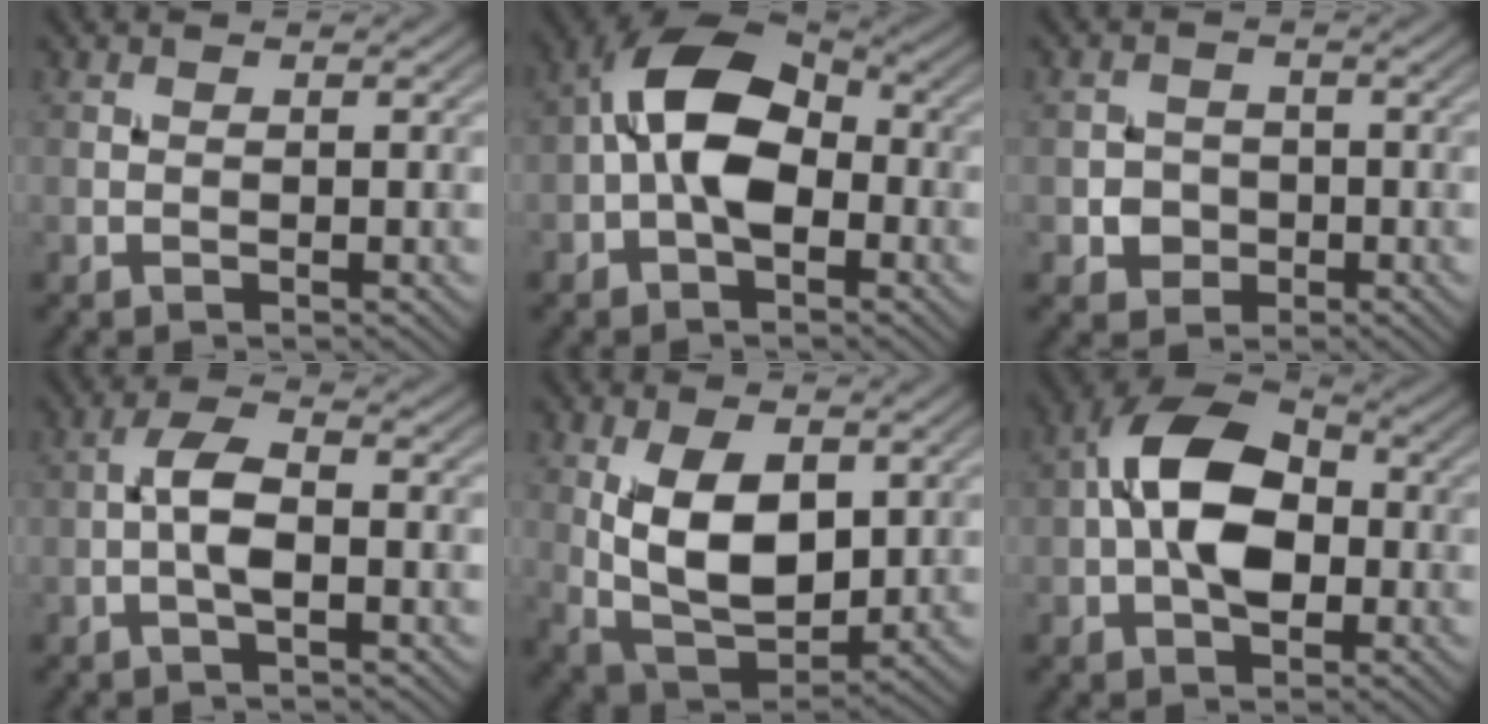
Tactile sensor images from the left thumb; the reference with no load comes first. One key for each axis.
{"total": 9.8, "fx": -1.0, "fy": 5.9, "fz": 7.8, "tx": -0.145, "ty": 0.018, "tz": -0.034}
{"total": 2.9, "fx": -0.8, "fy": 2.7, "fz": 0.8, "tx": -0.011, "ty": -0.004, "tz": -0.021}
{"total": 4.1, "fx": -0.9, "fy": 1.3, "fz": 3.8, "tx": -0.078, "ty": 0.011, "tz": -0.027}
{"total": 10.9, "fx": 2.0, "fy": 6.1, "fz": 8.7, "tx": -0.182, "ty": -0.010, "tz": 0.040}
{"total": 10.3, "fx": -0.6, "fy": 6.3, "fz": 8.2, "tx": -0.151, "ty": 0.015, "tz": -0.026}